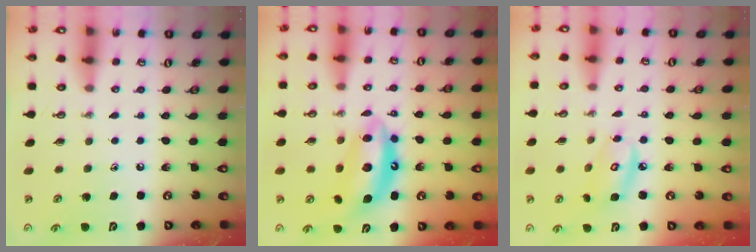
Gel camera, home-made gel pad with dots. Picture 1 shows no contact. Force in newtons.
{"total": 11.6, "press": 11.6, "slide": 1.3}
{"total": 7.6, "press": 7.6, "slide": 0.4}